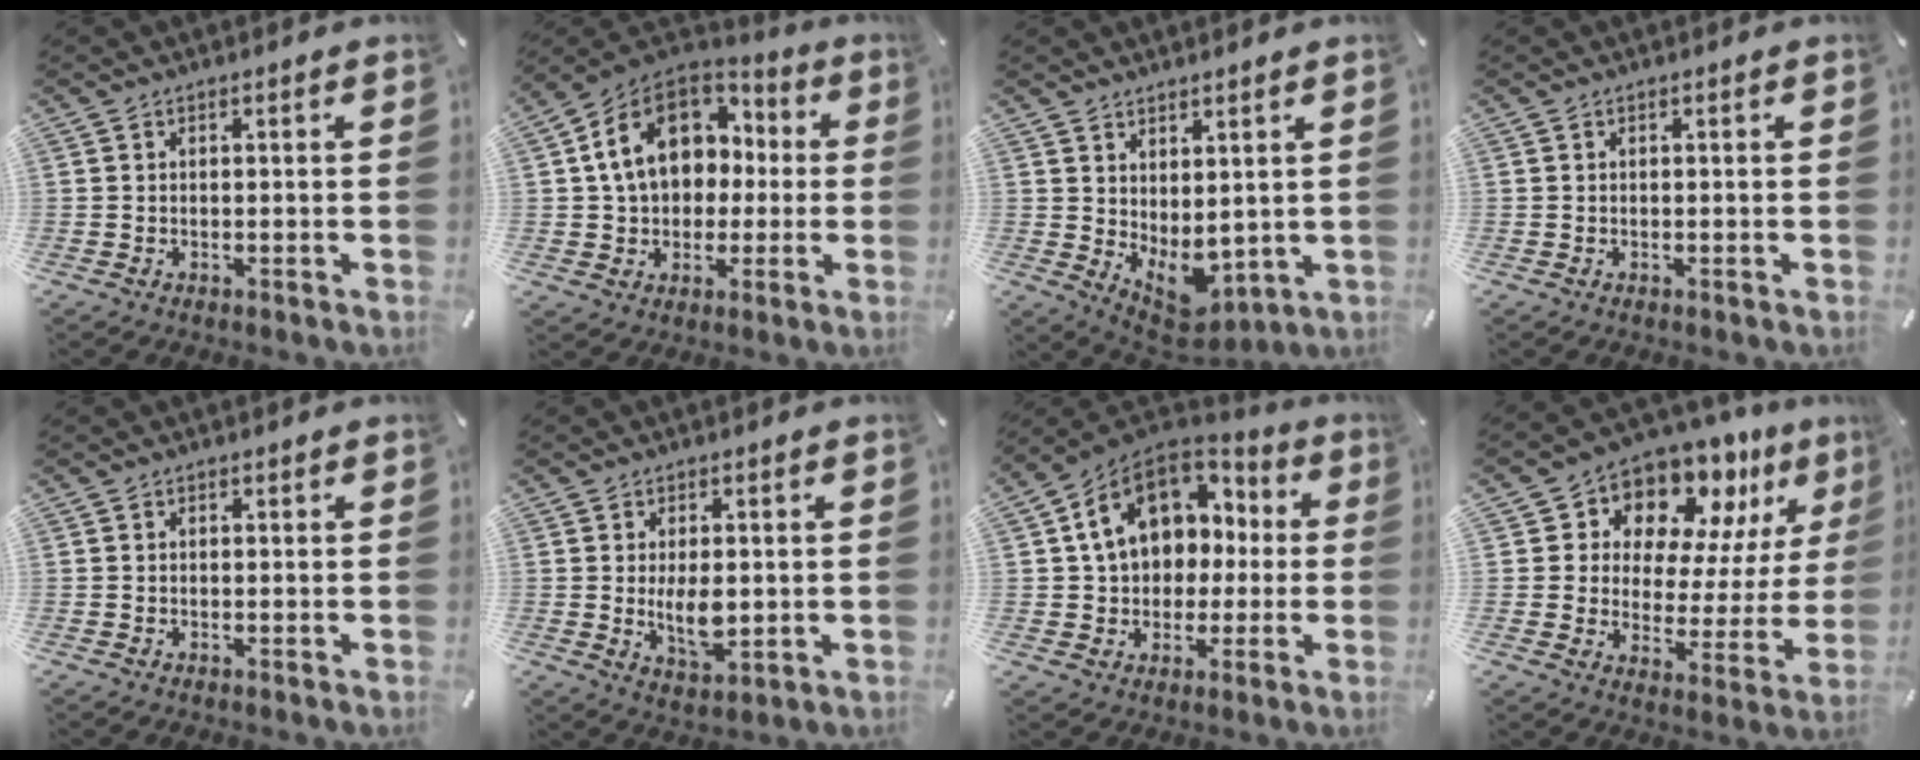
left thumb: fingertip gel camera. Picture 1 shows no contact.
{"total": 16.8, "force": [2.6, 13.7, 9.5], "torque": [-0.181, 0.014, 0.053]}
{"total": 5.4, "force": [0.6, 4.5, 2.9], "torque": [-0.046, -0.027, 0.018]}
{"total": 0.0}
{"total": 0.5, "force": [0.2, 0.5, 0.1], "torque": [-0.001, 0.003, 0.004]}
{"total": 7.1, "force": [0.0, 4.1, 5.8], "torque": [-0.100, -0.008, -0.004]}
{"total": 15.4, "force": [3.7, 12.4, 8.3], "torque": [-0.163, -0.005, 0.074]}
{"total": 12.4, "force": [10.0, 6.7, 2.9], "torque": [-0.048, -0.106, 0.175]}